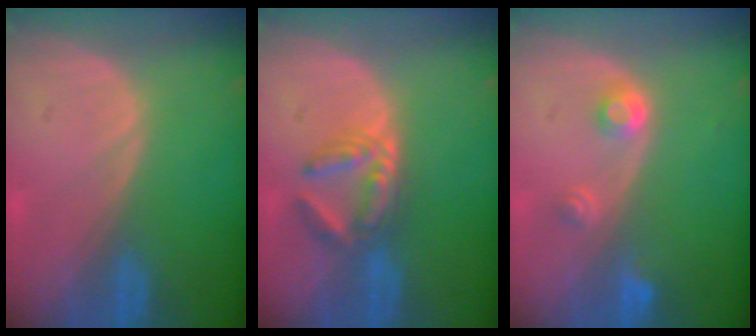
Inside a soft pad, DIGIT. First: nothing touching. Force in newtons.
{"total": 5.8, "press": 5.0, "slide": 2.8}
{"total": 2.9, "press": 2.7, "slide": 1.0}